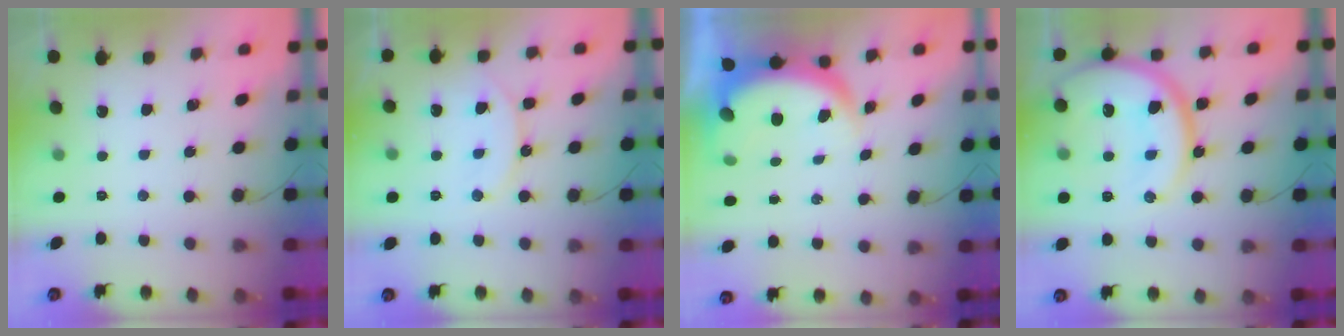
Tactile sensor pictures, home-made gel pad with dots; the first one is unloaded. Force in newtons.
{"total": 12.2, "press": 12.1, "slide": 1.2}
{"total": 7.3, "press": 7.3, "slide": 0.9}
{"total": 20.5, "press": 20.4, "slide": 2.1}